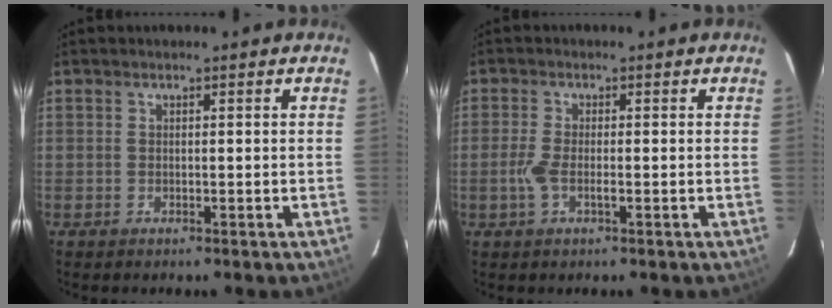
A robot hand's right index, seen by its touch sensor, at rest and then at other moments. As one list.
[{"total": 3.7, "force": [-1.1, 0.9, 3.5], "torque": [-0.078, -0.001, -0.023]}]